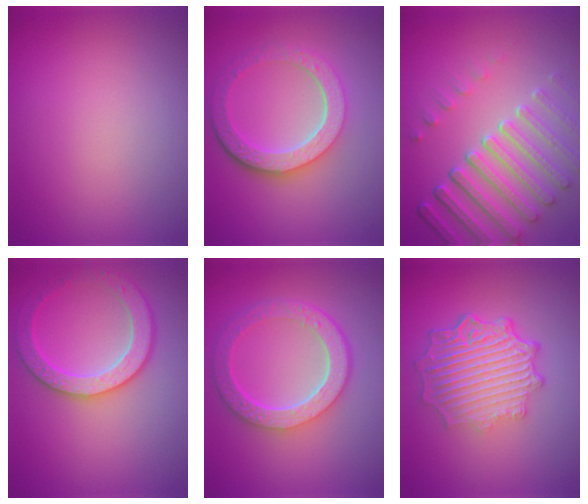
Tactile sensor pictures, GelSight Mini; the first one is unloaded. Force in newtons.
{"total": 6.3, "press": 4.6, "slide": 4.2}
{"total": 7.1, "press": 5.4, "slide": 4.6}
{"total": 3.9, "press": 3.9, "slide": 0.6}
{"total": 6.4, "press": 4.7, "slide": 4.2}
{"total": 7.4, "press": 5.3, "slide": 5.2}